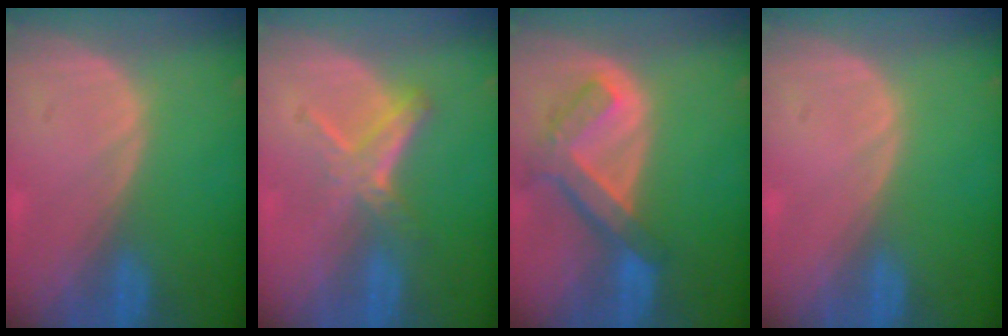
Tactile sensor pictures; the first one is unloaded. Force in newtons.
{"total": 4.9, "press": 4.8, "slide": 0.9}
{"total": 7.4, "press": 6.4, "slide": 3.7}
{"total": 0.0}